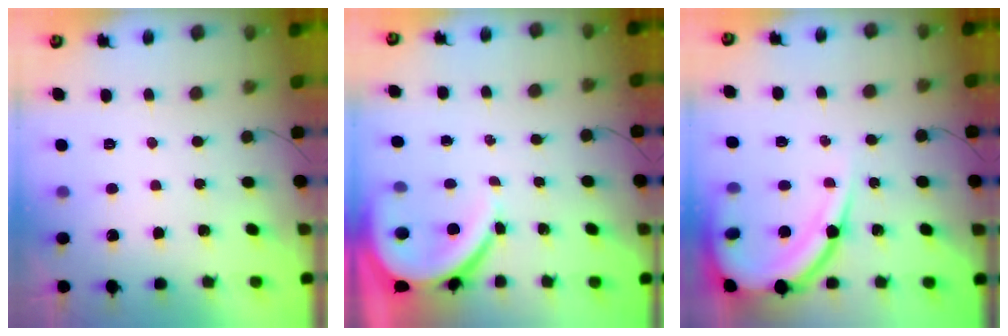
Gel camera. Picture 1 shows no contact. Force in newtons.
{"total": 8.3, "press": 8.2, "slide": 1.0}
{"total": 14.6, "press": 14.5, "slide": 1.5}